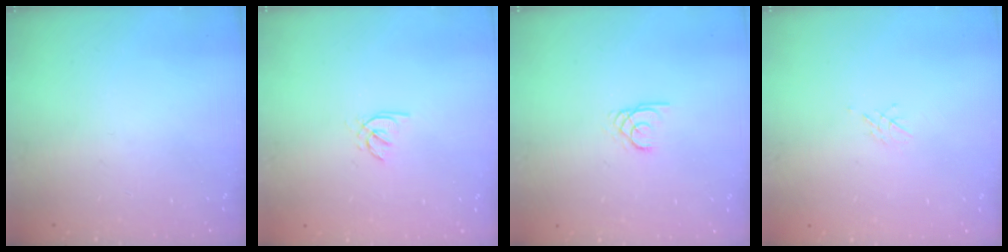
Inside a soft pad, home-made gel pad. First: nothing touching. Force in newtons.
{"total": 1.8, "press": 1.8, "slide": 0.5}
{"total": 1.9, "press": 1.9, "slide": 0.0}
{"total": 5.1, "press": 5.1, "slide": 0.2}